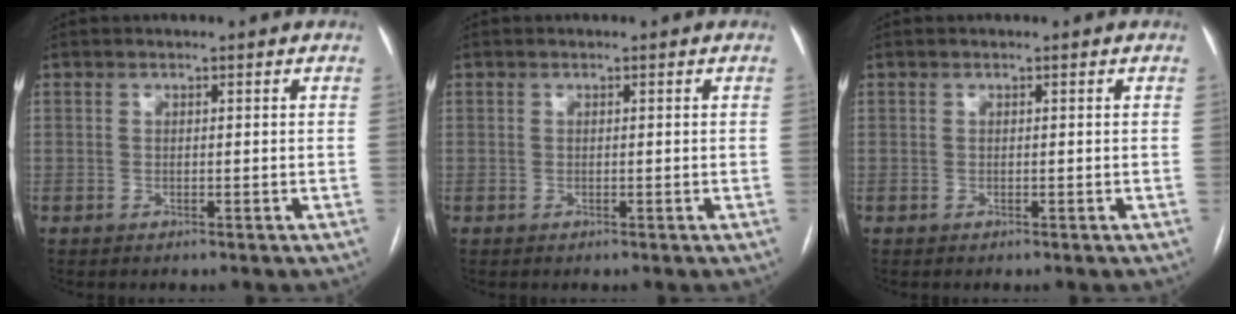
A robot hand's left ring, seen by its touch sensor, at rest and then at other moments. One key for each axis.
{"total": 0.0}
{"total": 0.0}